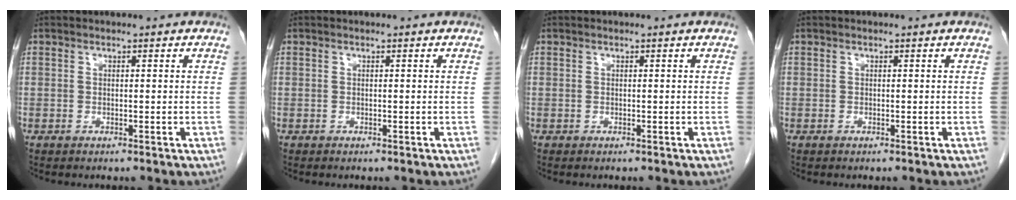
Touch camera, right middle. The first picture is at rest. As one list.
[{"total": 0.0}, {"total": 0.0}, {"total": 0.0}]